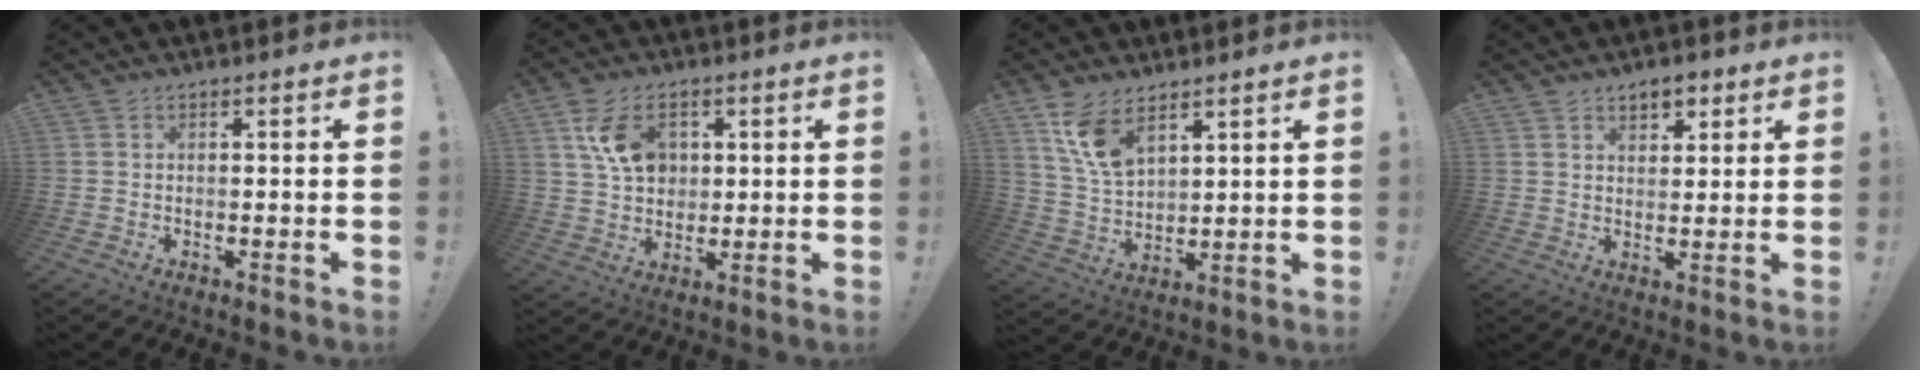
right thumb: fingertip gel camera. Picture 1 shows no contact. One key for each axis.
{"total": 11.4, "fx": 4.2, "fy": 7.8, "fz": 7.1, "tx": -0.113, "ty": -0.004, "tz": 0.080}
{"total": 10.6, "fx": 7.1, "fy": 5.1, "fz": 6.0, "tx": -0.118, "ty": -0.035, "tz": 0.136}
{"total": 4.9, "fx": 3.1, "fy": 3.2, "fz": 2.2, "tx": -0.019, "ty": -0.013, "tz": 0.054}